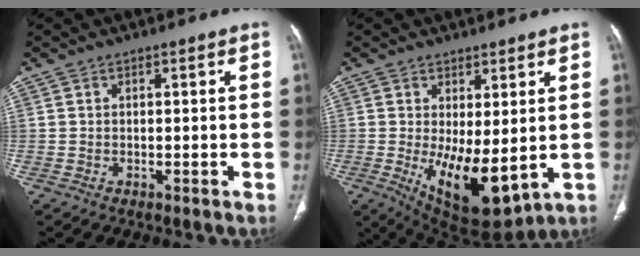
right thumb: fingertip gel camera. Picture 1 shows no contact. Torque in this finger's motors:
{"motor_torque": [2.03, 2.12, 0.69, -0.72, 0.40]}